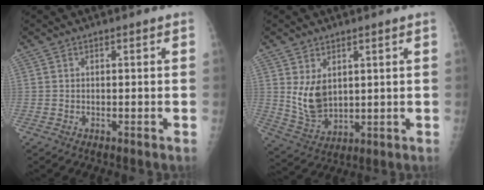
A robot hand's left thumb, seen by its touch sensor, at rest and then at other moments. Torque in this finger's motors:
{"motor_torque": [0.30, 0.51, 0.74, -0.58, 0.08]}